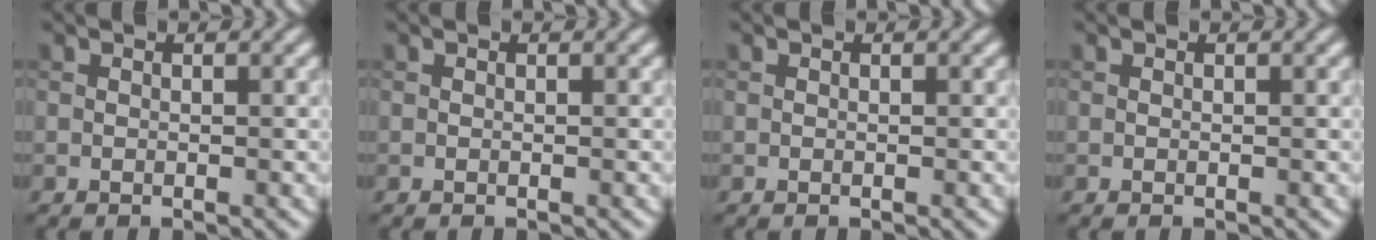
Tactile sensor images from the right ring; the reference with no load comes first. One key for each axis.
{"total": 0.0}
{"total": 0.0}
{"total": 0.0}